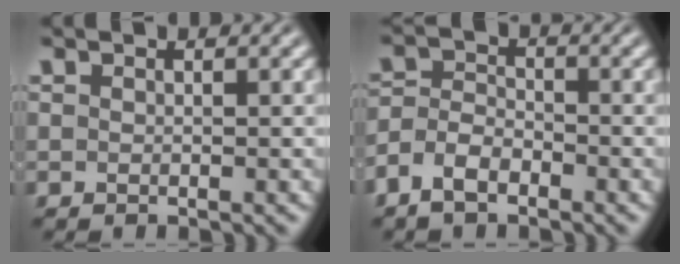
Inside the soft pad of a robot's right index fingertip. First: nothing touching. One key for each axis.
{"total": 4.1, "fx": -2.5, "fy": 2.7, "fz": 1.8, "tx": -0.036, "ty": -0.013, "tz": -0.040}